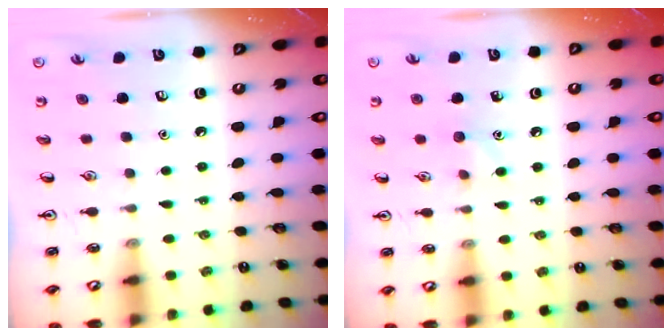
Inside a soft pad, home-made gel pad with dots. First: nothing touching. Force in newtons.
{"total": 5.8, "press": 5.5, "slide": 1.8}